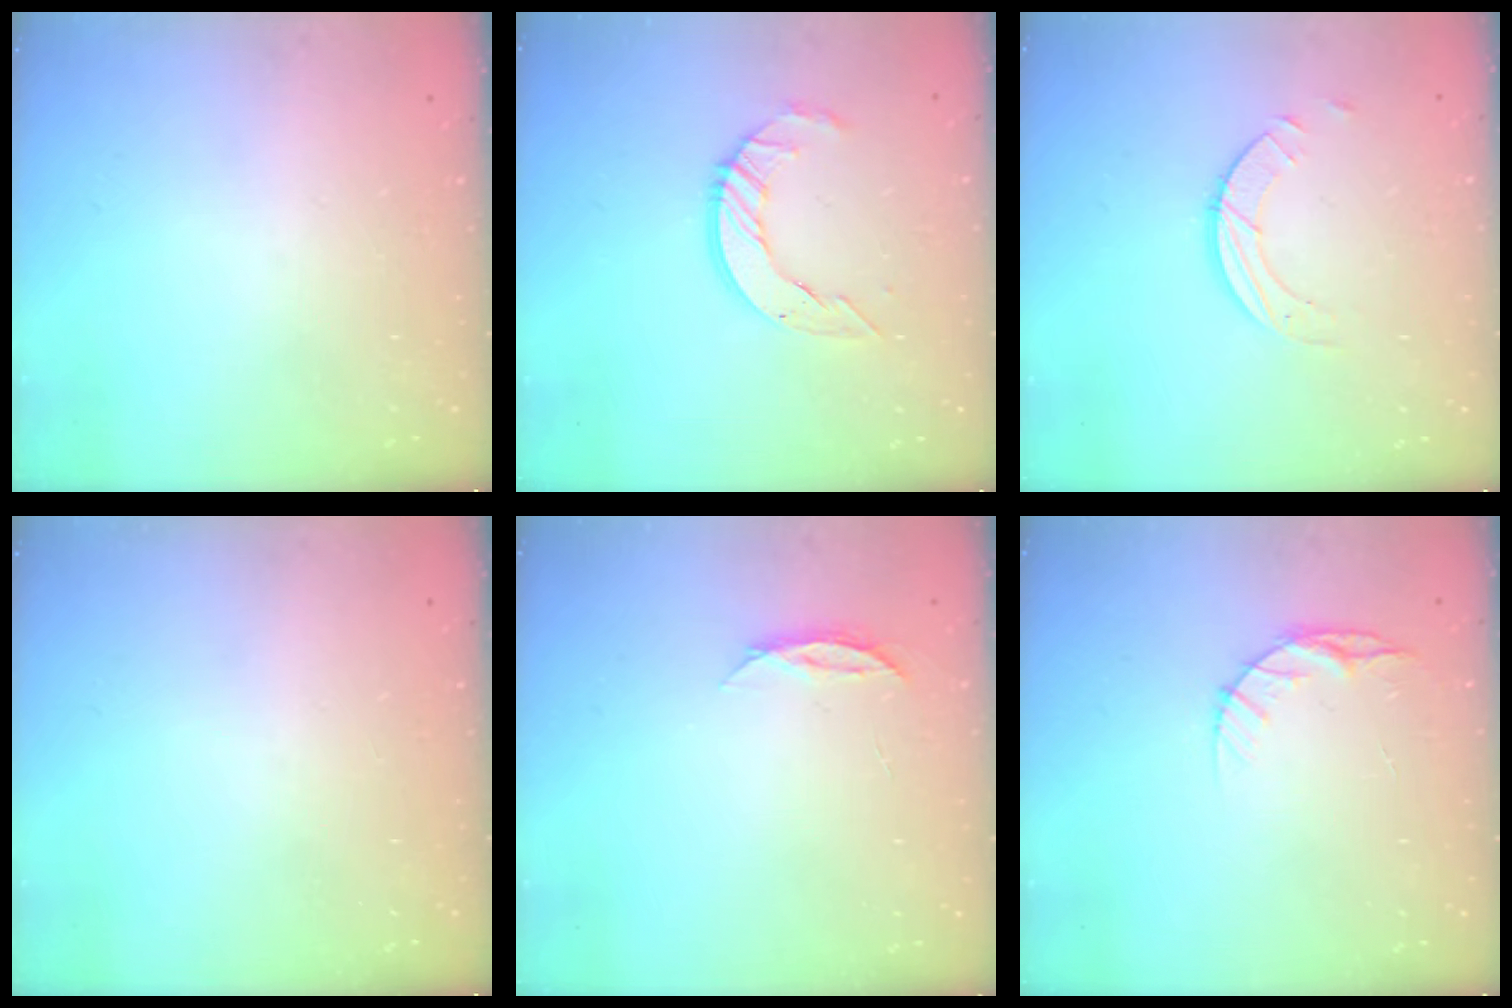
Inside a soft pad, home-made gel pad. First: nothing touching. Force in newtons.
{"total": 9.3, "press": 9.3, "slide": 0.9}
{"total": 3.4, "press": 3.4, "slide": 0.3}
{"total": 0.0}
{"total": 4.0, "press": 3.9, "slide": 0.4}
{"total": 6.1, "press": 6.0, "slide": 0.6}